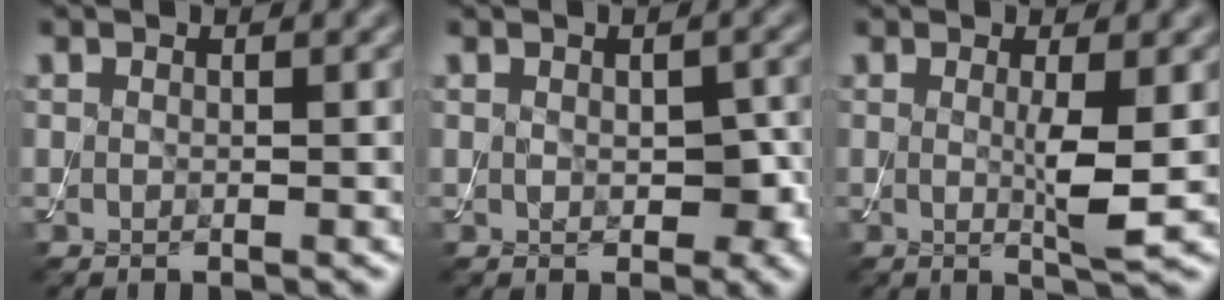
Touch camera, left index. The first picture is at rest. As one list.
[{"total": 2.9, "force": [-0.2, 1.8, 2.3], "torque": [-0.036, -0.009, 0.002]}, {"total": 3.0, "force": [0.1, 0.2, 2.9], "torque": [-0.053, -0.011, 0.002]}]